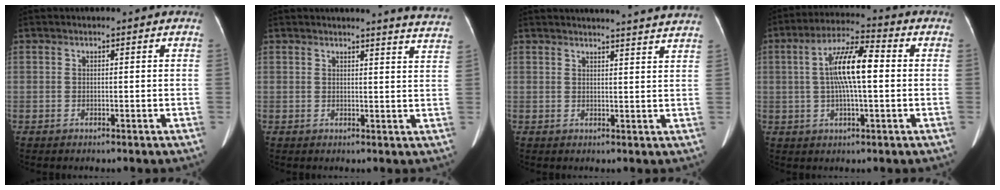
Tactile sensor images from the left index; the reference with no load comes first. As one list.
[{"total": 8.6, "force": [8.4, -1.0, 1.6], "torque": [-0.016, -0.058, 0.068]}, {"total": 12.8, "force": [12.2, -0.9, 3.5], "torque": [-0.044, -0.029, 0.127]}, {"total": 9.9, "force": [0.6, 1.9, 9.7], "torque": [-0.183, 0.021, 0.008]}]